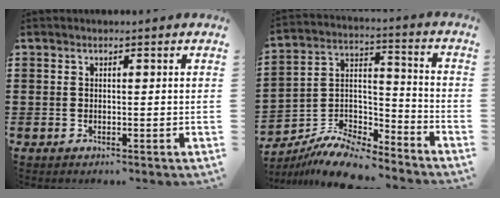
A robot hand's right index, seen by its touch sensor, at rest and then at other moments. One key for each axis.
{"total": 9.6, "fx": -9.0, "fy": 2.1, "fz": 2.6, "tx": -0.052, "ty": 0.023, "tz": -0.177}